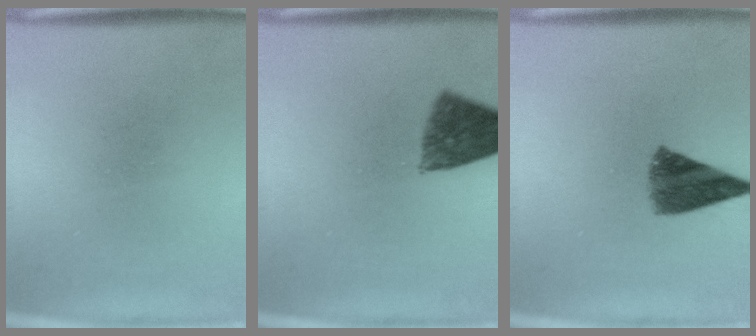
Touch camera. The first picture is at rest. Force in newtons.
{"total": 8.3}
{"total": 7.6}